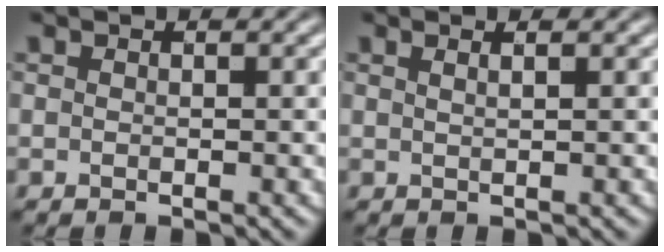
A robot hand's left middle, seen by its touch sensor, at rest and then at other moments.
{"total": 1.7, "force": [0.8, 0.7, 1.2], "torque": [0.000, 0.005, -0.009]}